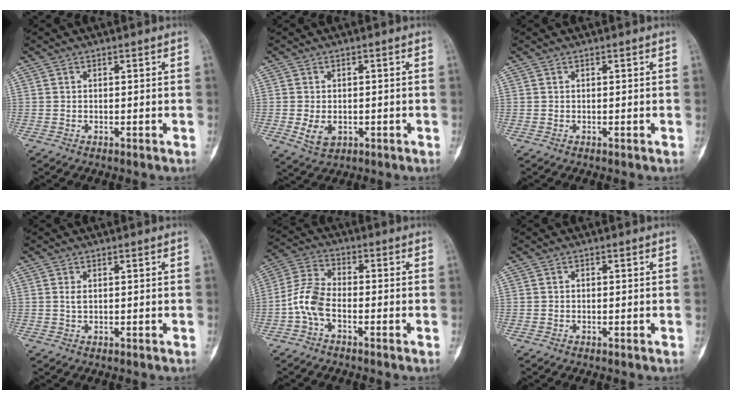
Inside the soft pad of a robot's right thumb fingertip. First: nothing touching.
{"total": 4.5, "force": [-0.9, 3.2, 3.1], "torque": [-0.050, -0.003, -0.006]}
{"total": 0.0}
{"total": 1.1, "force": [0.3, 0.6, 0.9], "torque": [-0.020, 0.001, 0.009]}
{"total": 7.1, "force": [-2.5, 3.7, 5.5], "torque": [-0.119, 0.025, -0.060]}
{"total": 0.0}